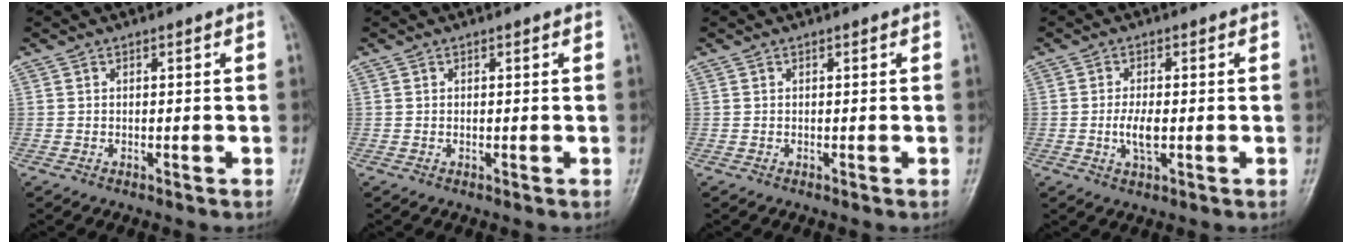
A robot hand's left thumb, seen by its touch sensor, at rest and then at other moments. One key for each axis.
{"total": 0.0}
{"total": 0.0}
{"total": 4.0, "fx": -0.5, "fy": 1.7, "fz": 3.6, "tx": -0.072, "ty": -0.005, "tz": -0.011}